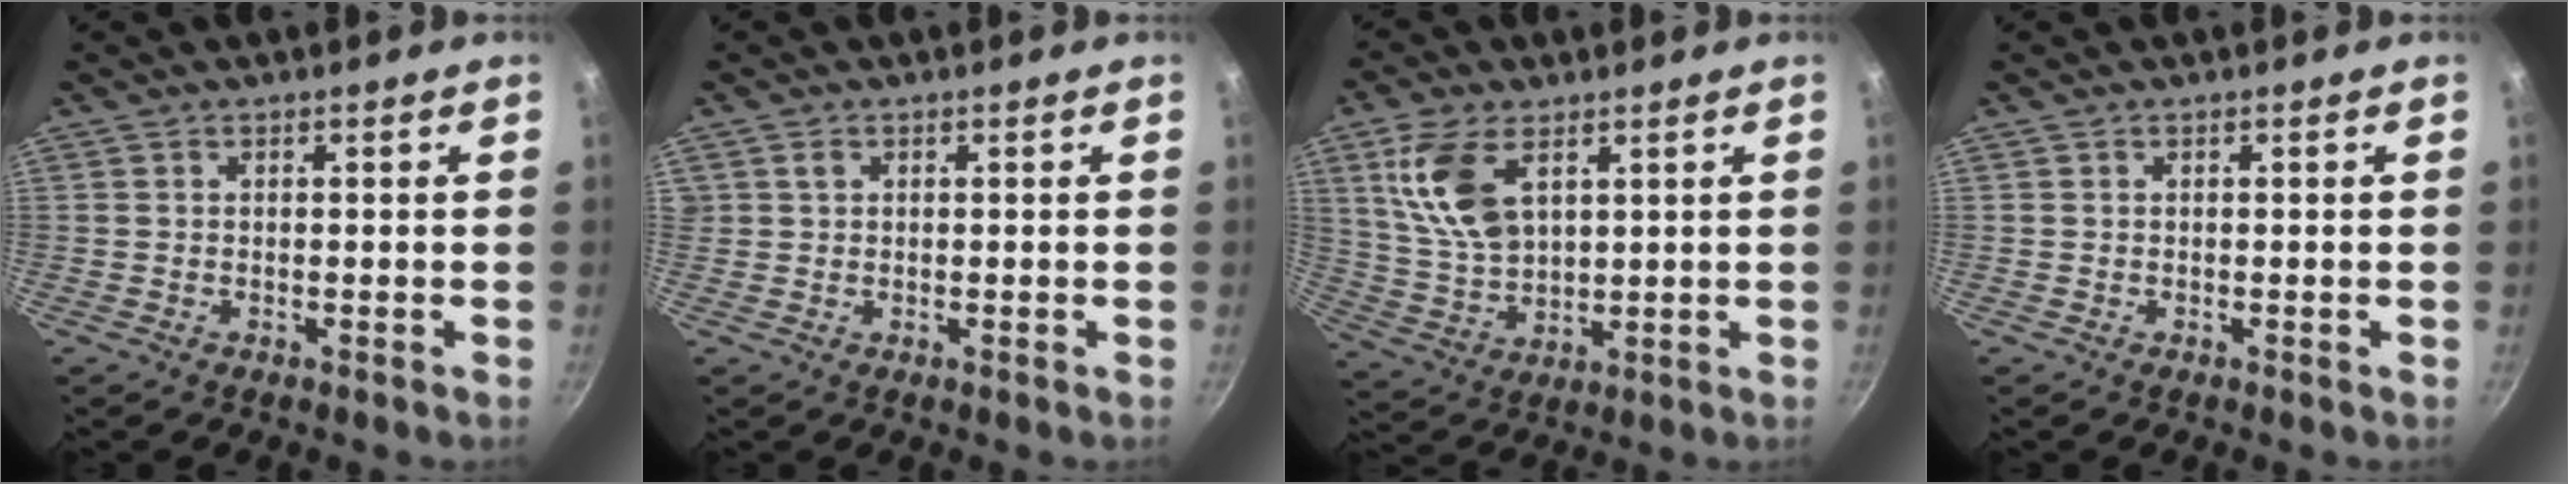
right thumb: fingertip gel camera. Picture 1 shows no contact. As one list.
[{"total": 1.2, "force": [0.6, 1.0, 0.5], "torque": [-0.003, 0.003, 0.010]}, {"total": 12.1, "force": [5.0, 6.6, 8.8], "torque": [-0.166, -0.021, 0.107]}, {"total": 0.0}]